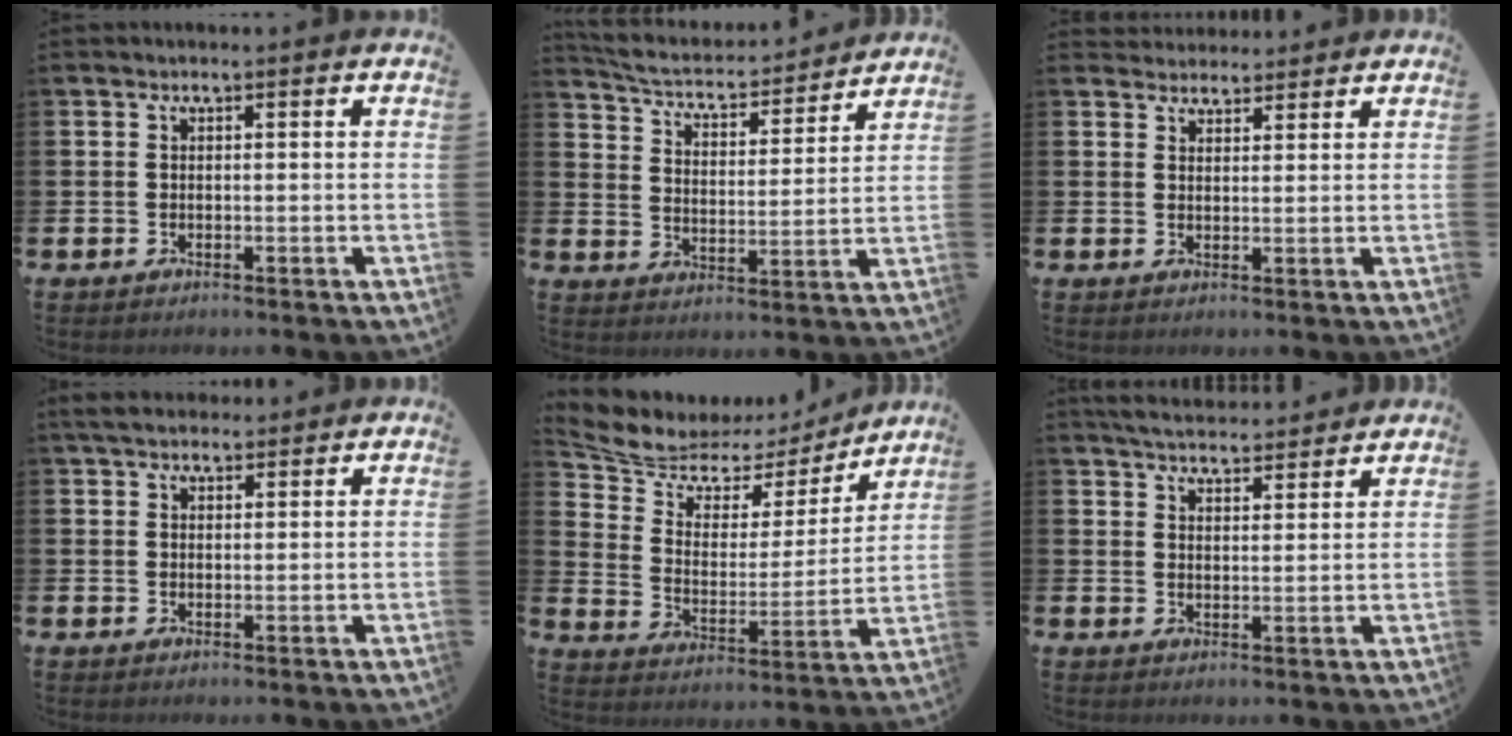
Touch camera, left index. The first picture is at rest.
{"total": 4.9, "force": [4.6, 1.1, 1.2], "torque": [-0.049, -0.043, 0.072]}
{"total": 2.9, "force": [2.8, 0.8, -0.3], "torque": [0.005, -0.013, 0.050]}
{"total": 3.9, "force": [3.5, 1.4, 1.2], "torque": [-0.025, -0.007, 0.063]}
{"total": 7.0, "force": [6.1, 3.3, 1.1], "torque": [-0.064, -0.047, 0.102]}
{"total": 4.9, "force": [4.9, 0.5, 0.5], "torque": [-0.015, -0.032, 0.087]}